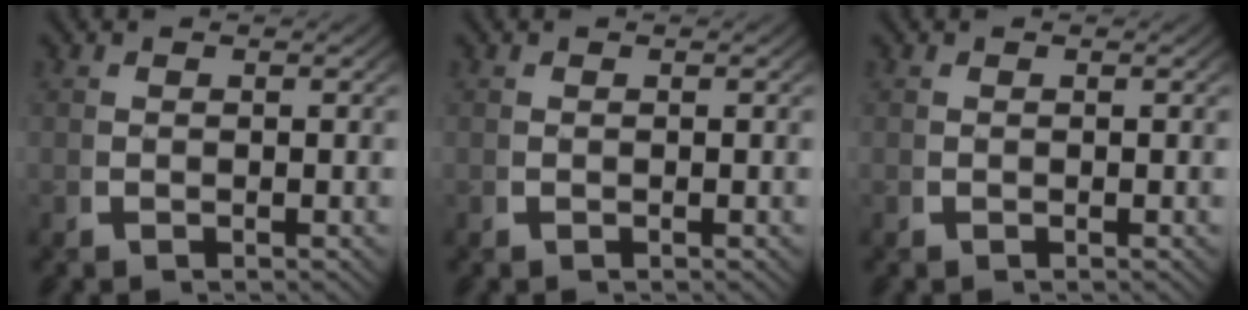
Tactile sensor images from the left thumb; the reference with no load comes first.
{"total": 0.0}
{"total": 0.0}